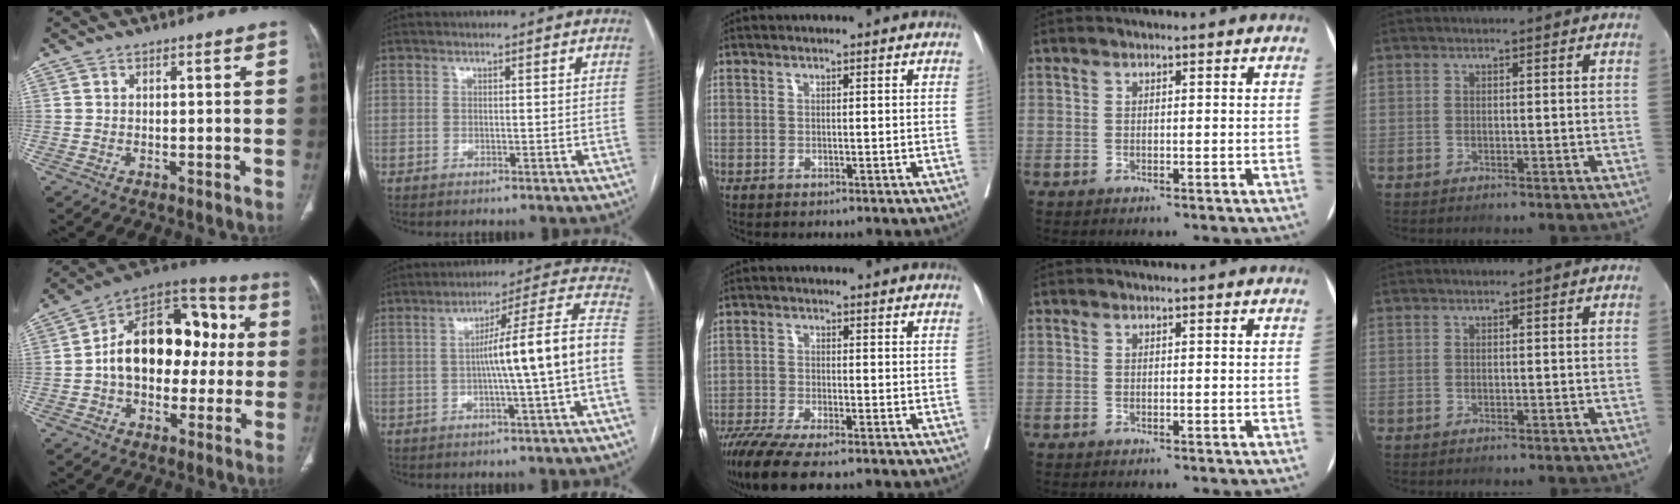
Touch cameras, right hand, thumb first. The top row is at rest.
{"thumb": {"total": 21.2, "force": [0.9, 13.9, 16.0], "torque": [-0.209, 0.047, 0.009]}, "index": {"total": 13.6, "force": [-2.1, -1.0, 13.4], "torque": [-0.188, 0.030, -0.033]}, "middle": {"total": 9.5, "force": [-7.6, 1.3, 5.7], "torque": [-0.088, -0.022, -0.128]}}